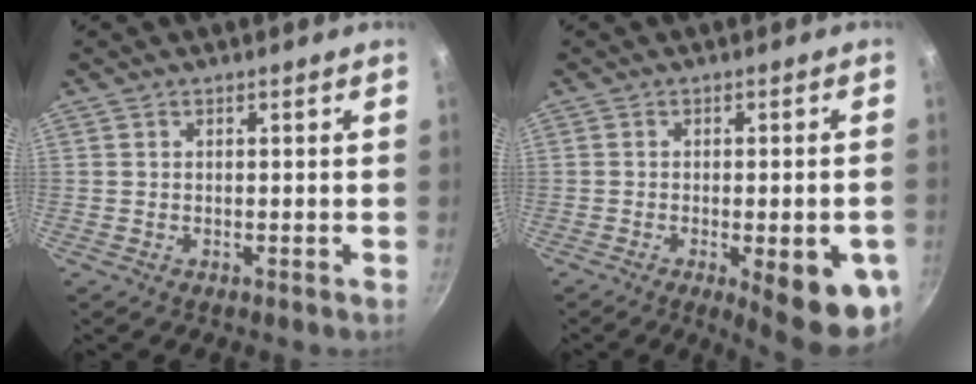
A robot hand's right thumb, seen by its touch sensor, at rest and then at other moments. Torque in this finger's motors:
{"motor_torque": [0.15, 0.58, 0.08, -0.10, 0.23]}